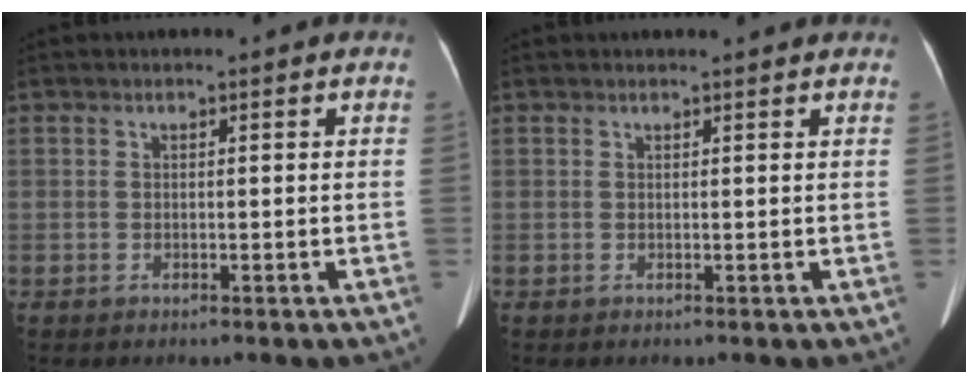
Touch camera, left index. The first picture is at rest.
{"total": 2.5, "force": [2.4, -0.1, 0.6], "torque": [-0.009, 0.014, 0.028]}